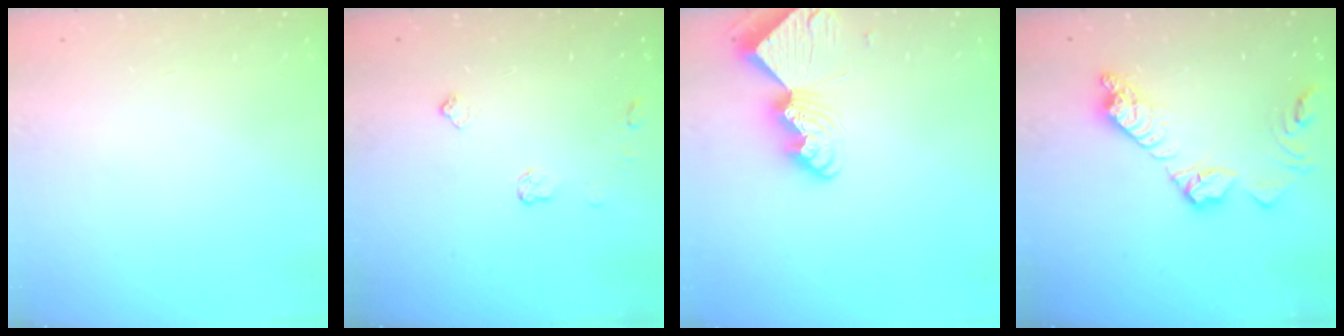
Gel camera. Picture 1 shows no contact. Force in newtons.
{"total": 4.5, "press": 4.4, "slide": 0.7}
{"total": 9.7, "press": 9.7, "slide": 1.0}
{"total": 13.8, "press": 13.8, "slide": 0.7}